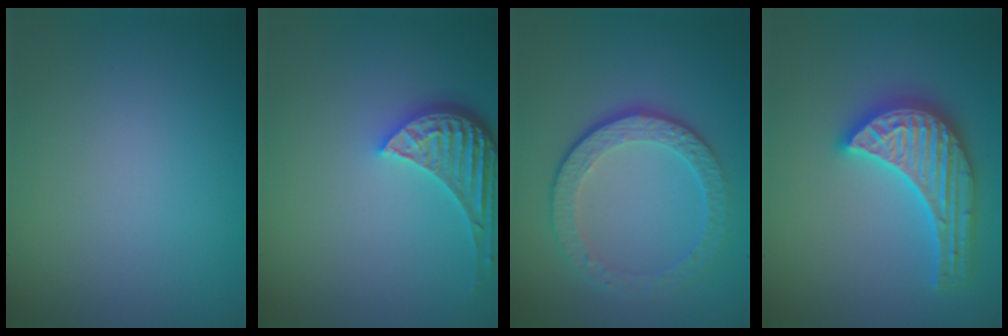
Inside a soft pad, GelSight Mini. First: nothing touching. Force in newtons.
{"total": 4.1, "press": 3.4, "slide": 2.4}
{"total": 4.7, "press": 3.3, "slide": 3.3}
{"total": 5.6, "press": 5.5, "slide": 0.8}